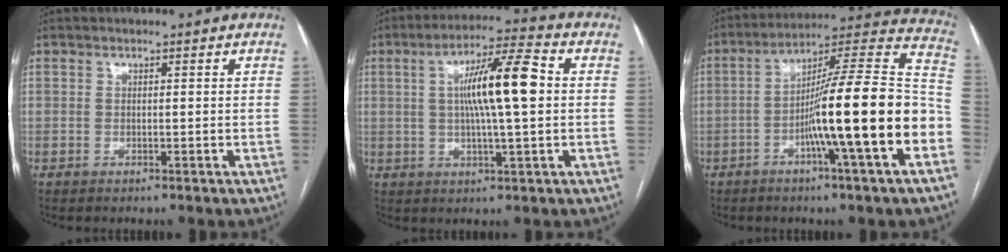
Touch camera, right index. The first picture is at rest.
{"total": 11.5, "force": [1.3, 0.9, 11.4], "torque": [-0.200, 0.015, 0.019]}
{"total": 20.4, "force": [-6.1, -0.4, 19.5], "torque": [-0.270, 0.011, -0.102]}